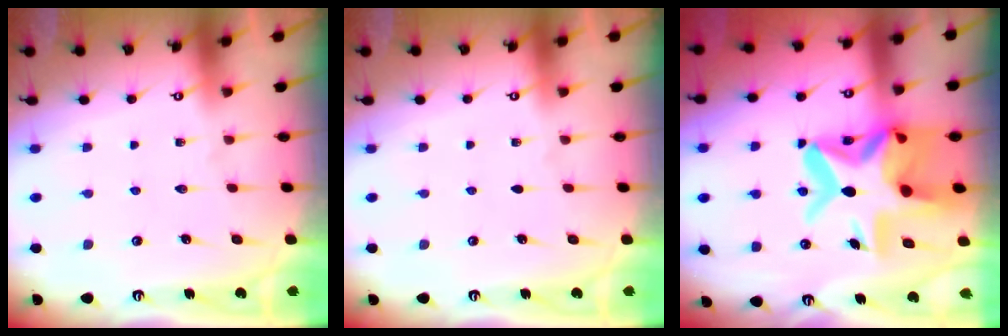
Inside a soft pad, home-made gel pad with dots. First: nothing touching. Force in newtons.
{"total": 0.0}
{"total": 18.7, "press": 18.5, "slide": 2.2}